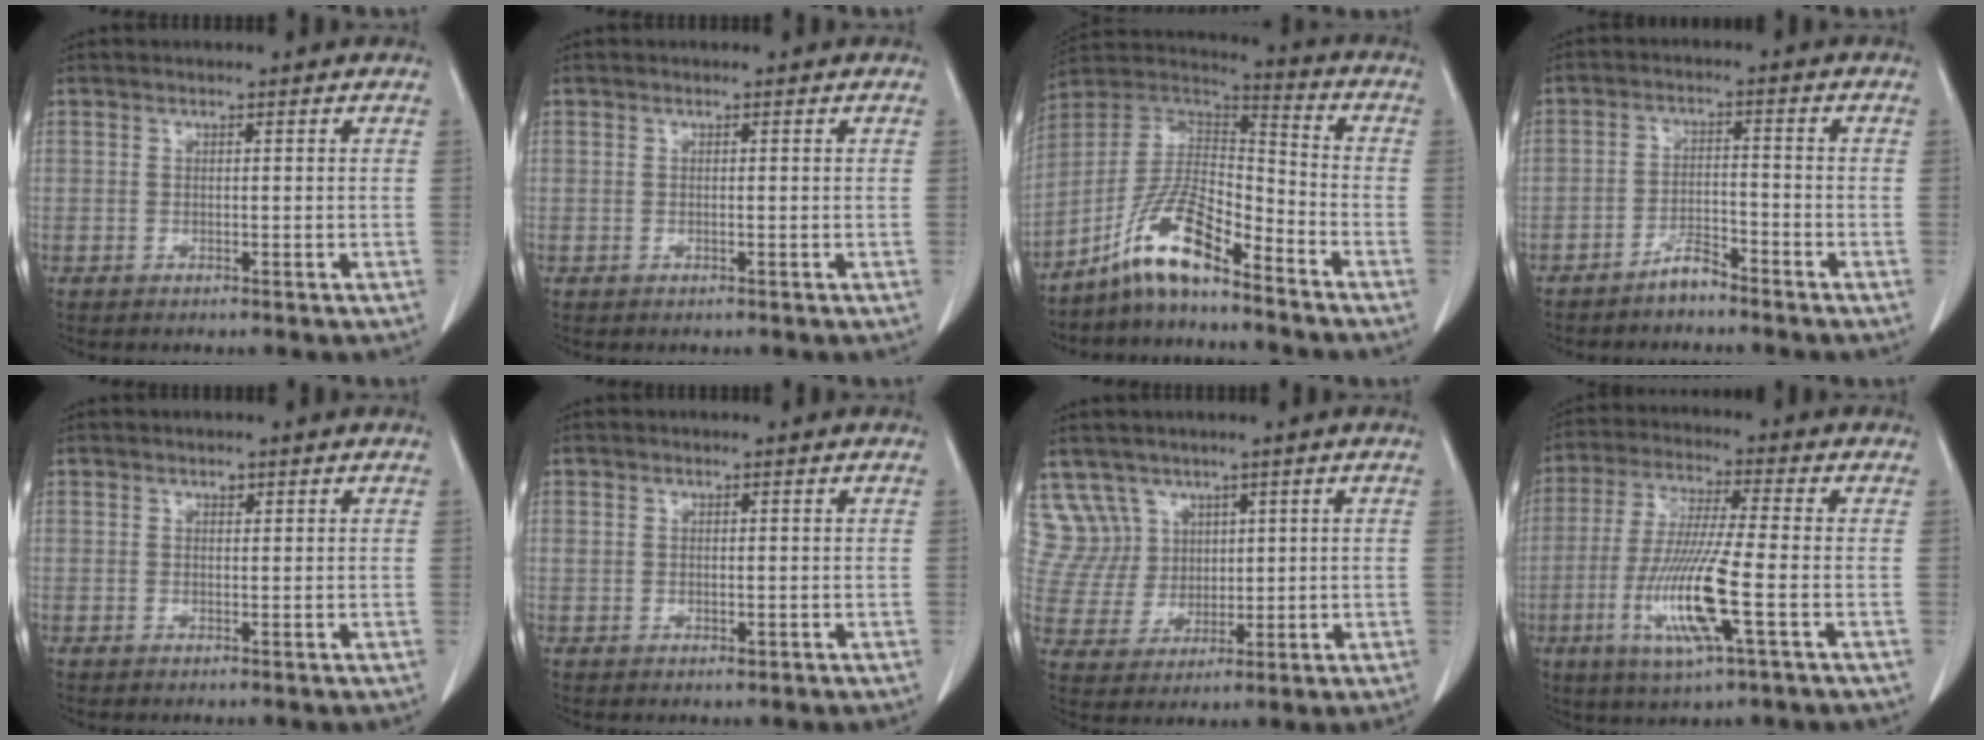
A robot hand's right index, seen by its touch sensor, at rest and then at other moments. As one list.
[{"total": 0.0}, {"total": 11.7, "force": [-8.4, 2.1, 7.9], "torque": [-0.163, 0.021, -0.158]}, {"total": 3.5, "force": [-3.1, 0.9, 1.5], "torque": [-0.025, 0.000, -0.057]}, {"total": 0.7, "force": [0.4, 0.4, 0.3], "torque": [-0.005, -0.002, 0.005]}, {"total": 1.3, "force": [0.1, 0.9, 0.9], "torque": [-0.019, 0.001, 0.005]}, {"total": 8.4, "force": [5.0, 6.7, -0.3], "torque": [0.001, 0.026, 0.113]}, {"total": 12.6, "force": [-3.7, 0.4, 12.1], "torque": [-0.249, -0.018, -0.073]}]